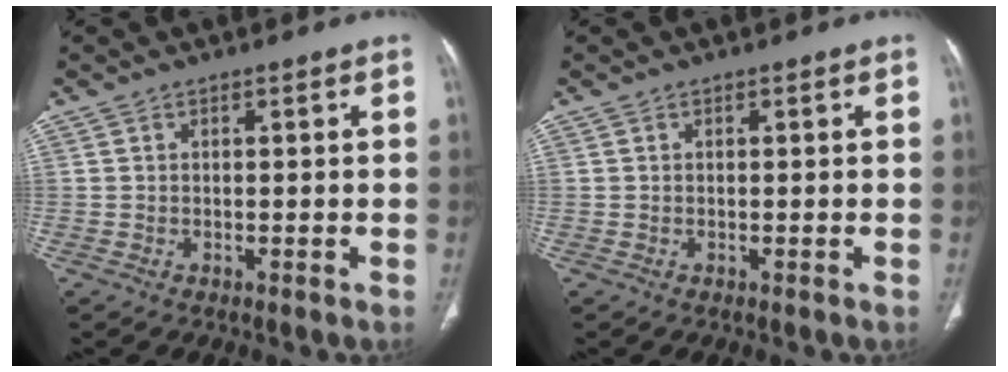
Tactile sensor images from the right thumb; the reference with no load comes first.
{"total": 0.0}